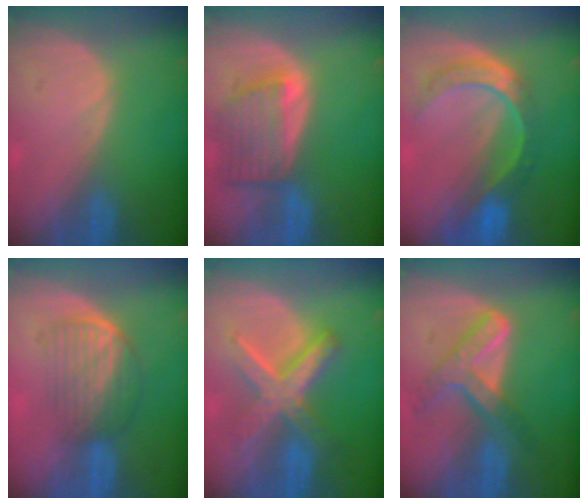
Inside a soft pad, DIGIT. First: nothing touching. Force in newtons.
{"total": 7.2, "press": 6.7, "slide": 2.8}
{"total": 8.3, "press": 7.0, "slide": 4.5}
{"total": 7.1, "press": 6.0, "slide": 3.8}
{"total": 8.2, "press": 8.2, "slide": 0.7}
{"total": 7.2, "press": 6.2, "slide": 3.8}